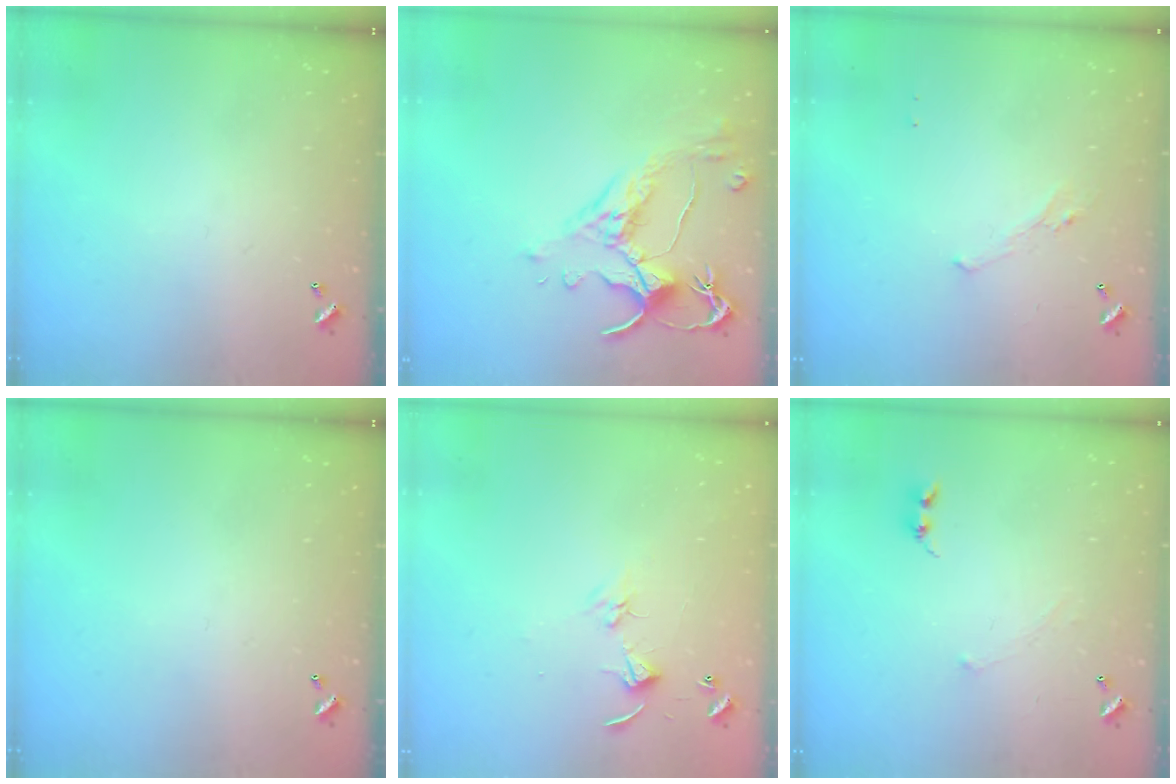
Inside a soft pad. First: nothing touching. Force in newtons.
{"total": 2.5, "press": 2.1, "slide": 1.2}
{"total": 0.8, "press": 0.4, "slide": 0.7}
{"total": 0.0}
{"total": 4.2, "press": 4.2, "slide": 0.5}
{"total": 0.6, "press": 0.3, "slide": 0.5}